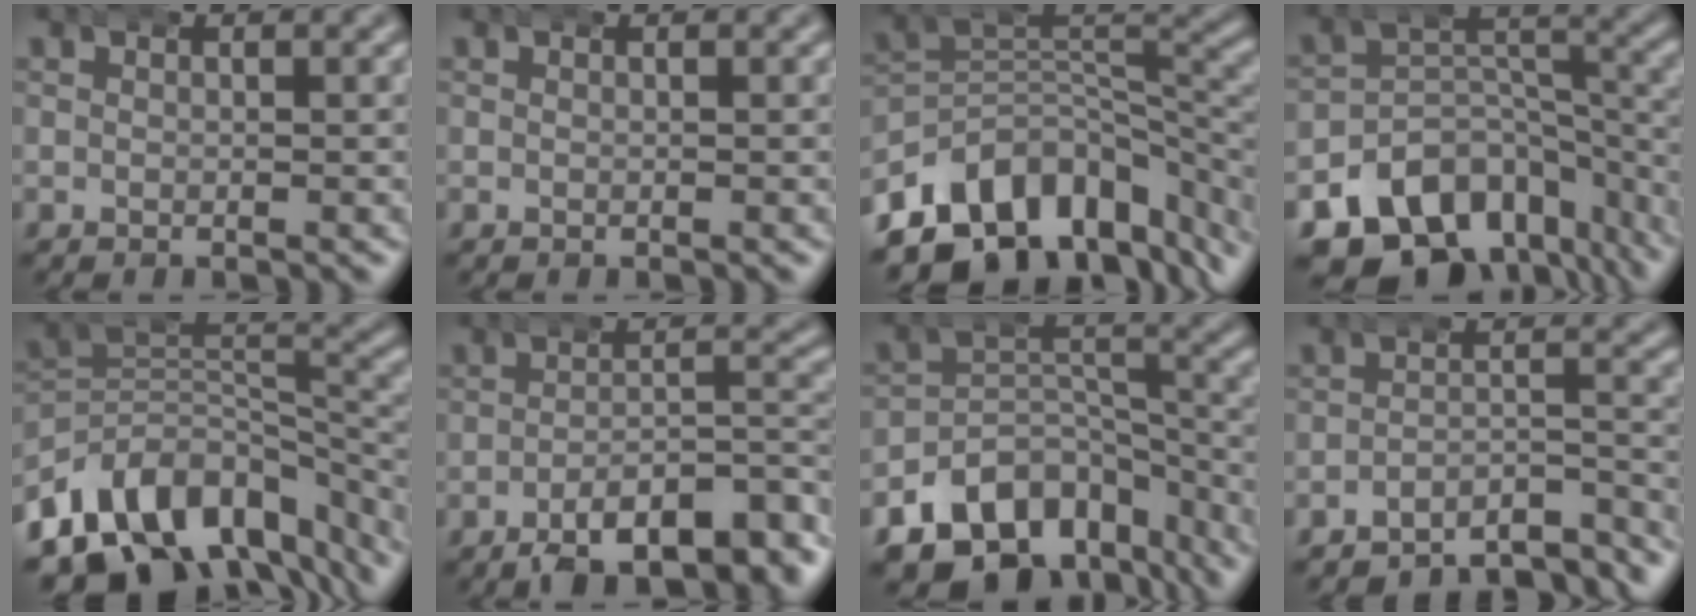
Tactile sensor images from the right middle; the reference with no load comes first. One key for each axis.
{"total": 0.0}
{"total": 16.5, "fx": -8.0, "fy": 10.8, "fz": 9.6, "tx": -0.156, "ty": -0.043, "tz": -0.112}
{"total": 14.5, "fx": -8.6, "fy": 9.6, "fz": 6.7, "tx": -0.100, "ty": -0.026, "tz": -0.137}
{"total": 16.2, "fx": -8.9, "fy": 10.6, "fz": 8.6, "tx": -0.149, "ty": -0.047, "tz": -0.126}
{"total": 9.1, "fx": -7.0, "fy": 3.0, "fz": 5.0, "tx": -0.054, "ty": -0.011, "tz": -0.105}
{"total": 13.1, "fx": -8.1, "fy": 8.4, "fz": 5.9, "tx": -0.078, "ty": -0.020, "tz": -0.133}
{"total": 8.6, "fx": -7.9, "fy": 1.8, "fz": 2.9, "tx": -0.018, "ty": -0.013, "tz": -0.120}